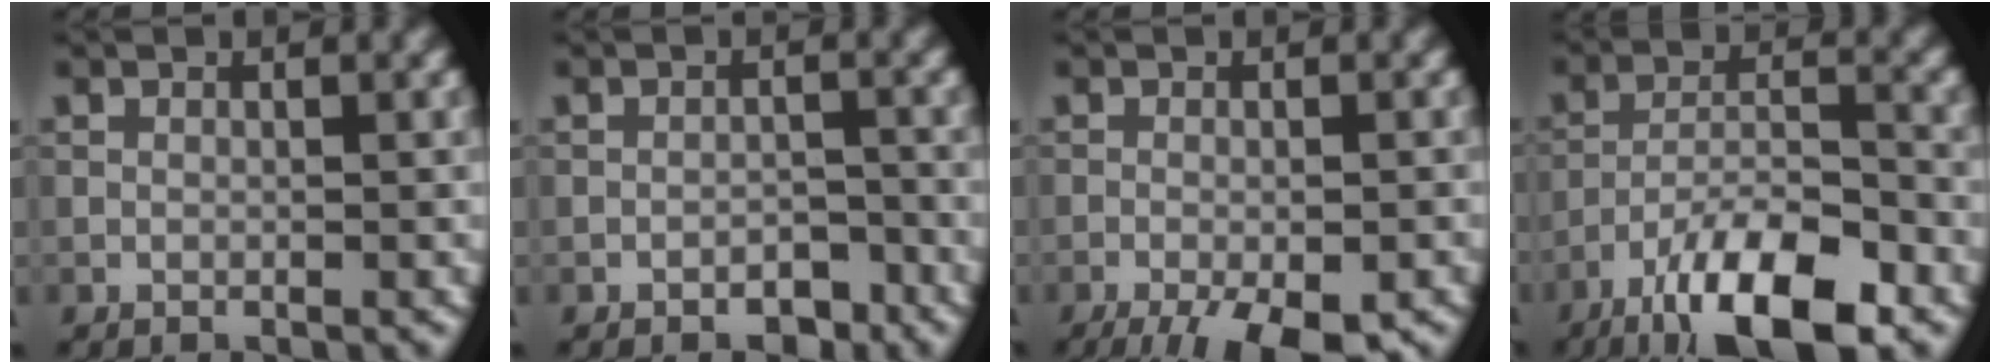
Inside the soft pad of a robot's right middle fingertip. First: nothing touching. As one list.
[{"total": 2.0, "force": [-1.4, 1.0, 1.0], "torque": [-0.011, 0.006, -0.023]}, {"total": 7.4, "force": [-4.8, 2.2, 5.2], "torque": [-0.081, -0.029, -0.068]}, {"total": 11.0, "force": [-7.4, 3.1, 7.6], "torque": [-0.130, 0.002, -0.135]}]